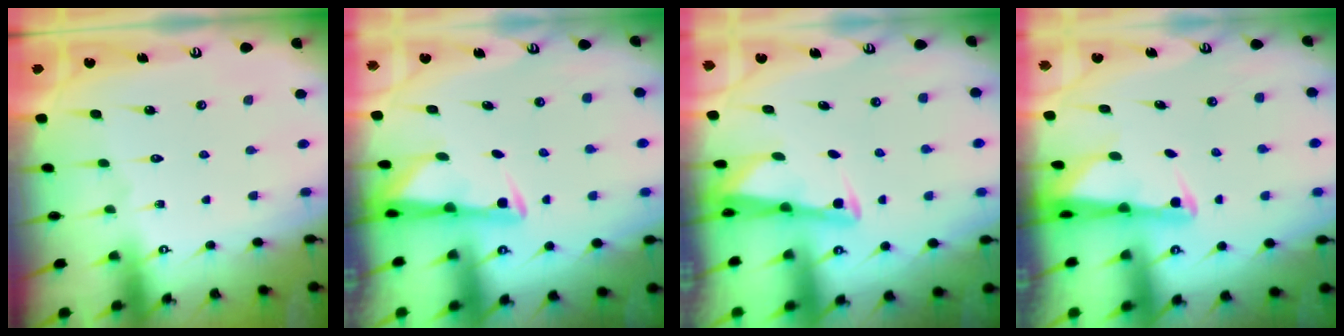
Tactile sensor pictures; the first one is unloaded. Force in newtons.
{"total": 3.1, "press": 3.0, "slide": 0.5}
{"total": 2.9, "press": 2.9, "slide": 0.1}
{"total": 2.6, "press": 2.6, "slide": 0.5}